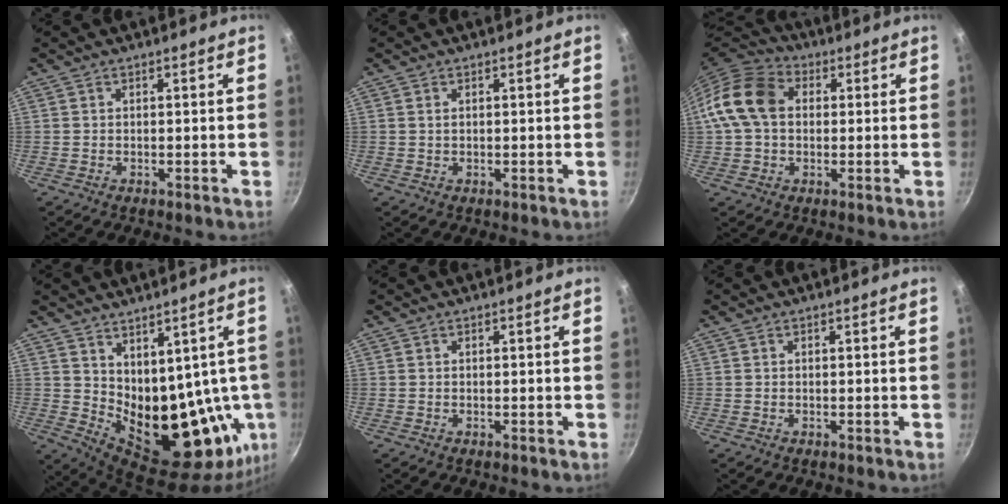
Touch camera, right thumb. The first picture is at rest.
{"total": 0.9, "force": [0.4, 0.5, 0.6], "torque": [-0.011, 0.002, 0.006]}
{"total": 12.6, "force": [1.5, 9.4, 8.3], "torque": [-0.135, 0.025, 0.008]}
{"total": 17.6, "force": [3.7, 10.9, 13.4], "torque": [-0.155, -0.035, 0.092]}
{"total": 0.0}
{"total": 0.0}